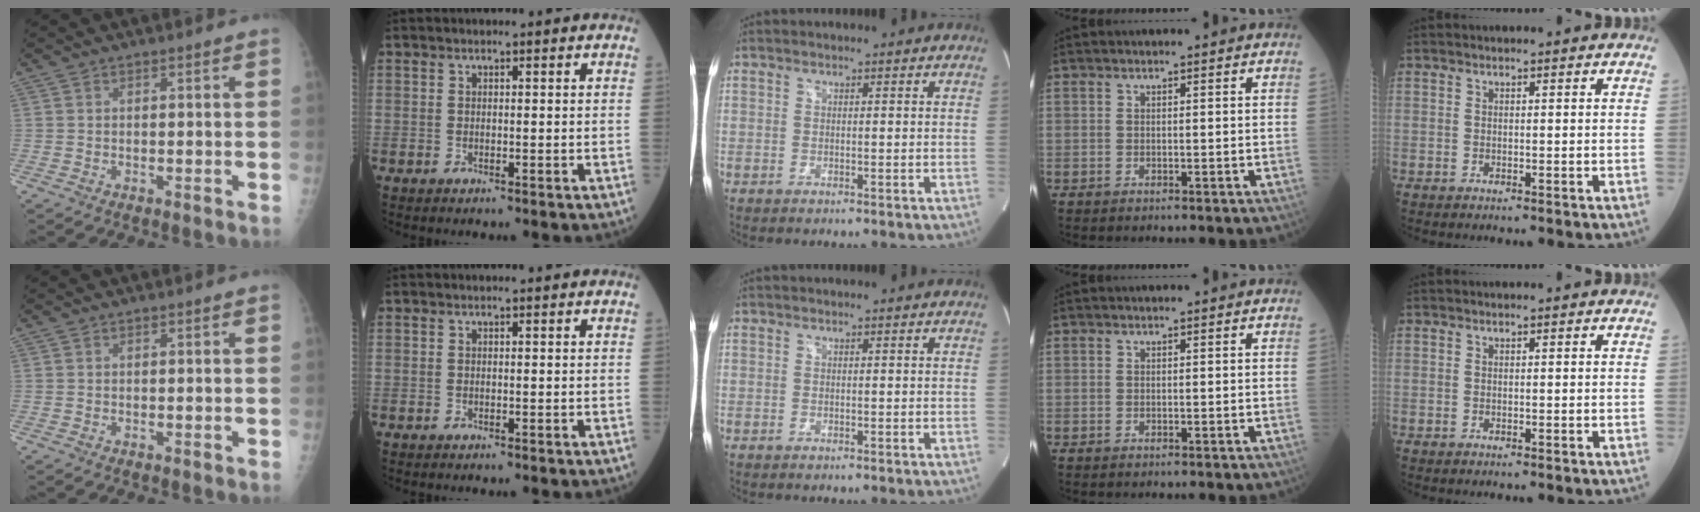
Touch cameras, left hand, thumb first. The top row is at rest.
{}